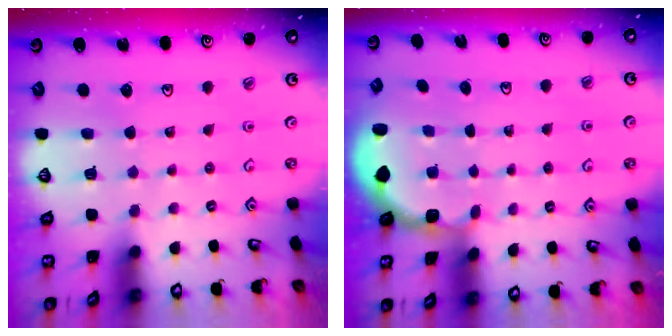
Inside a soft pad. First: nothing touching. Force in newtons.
{"total": 1.8, "press": 1.6, "slide": 0.7}